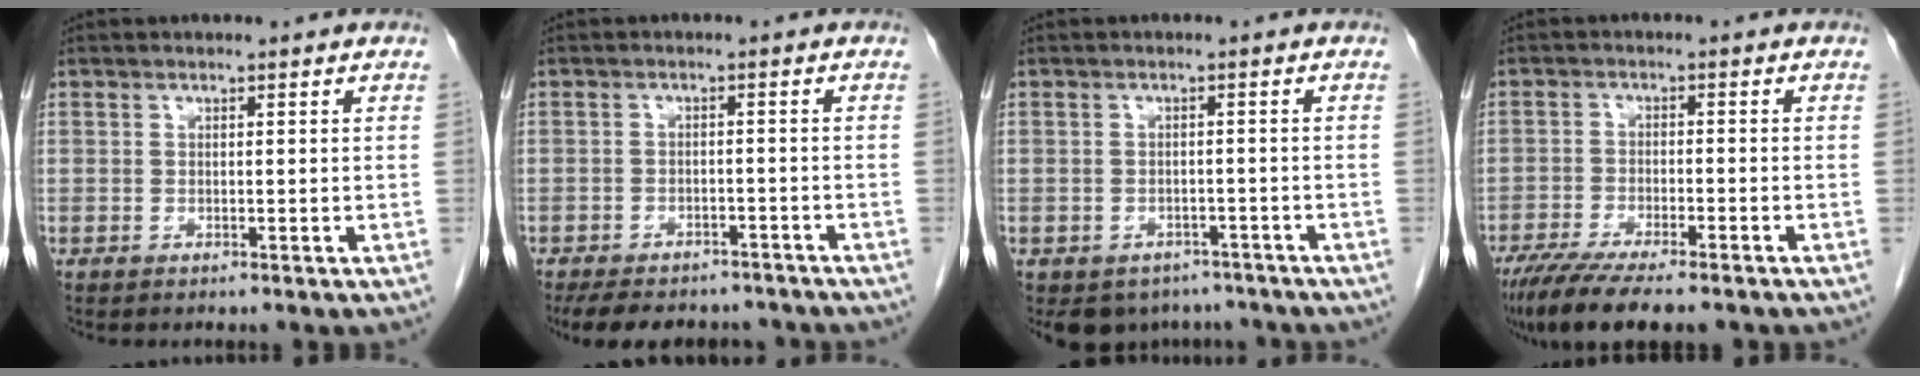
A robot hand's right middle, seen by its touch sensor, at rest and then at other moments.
{"total": 13.0, "force": [-11.2, 4.9, 4.5], "torque": [-0.084, 0.003, -0.139]}
{"total": 7.5, "force": [-6.1, 4.2, 0.8], "torque": [0.000, 0.008, -0.073]}
{"total": 11.5, "force": [-9.2, 2.0, 6.7], "torque": [-0.105, -0.022, -0.142]}